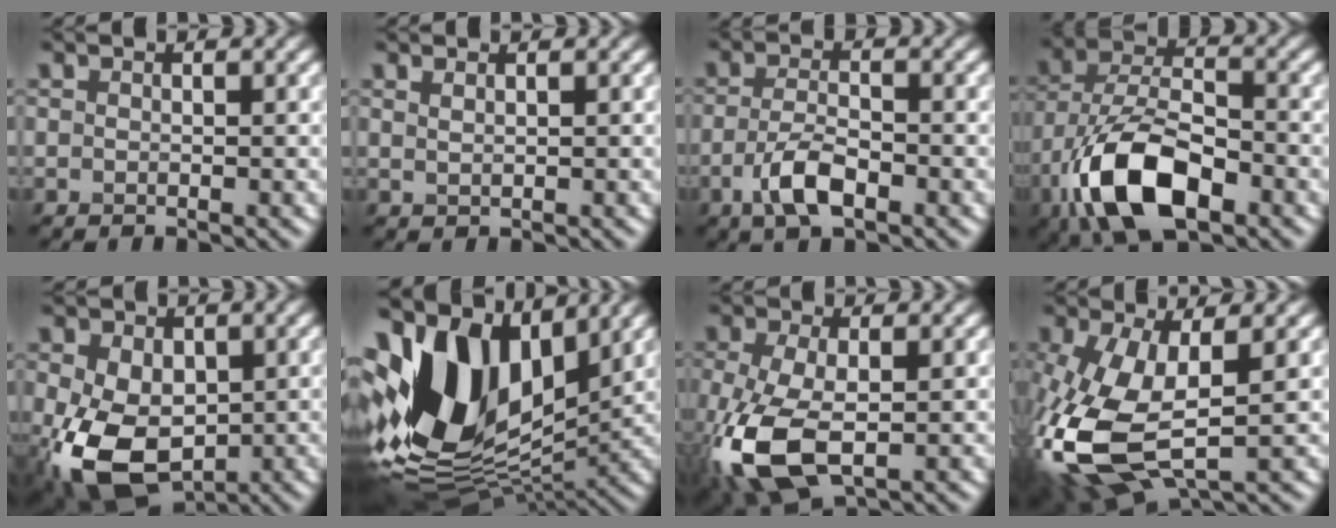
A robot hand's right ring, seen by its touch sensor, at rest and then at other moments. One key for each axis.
{"total": 0.8, "fx": 0.6, "fy": 0.2, "fz": 0.4, "tx": -0.009, "ty": 0.000, "tz": 0.013}
{"total": 4.0, "fx": -1.8, "fy": 1.6, "fz": 3.2, "tx": -0.068, "ty": -0.002, "tz": -0.039}
{"total": 10.8, "fx": -5.2, "fy": 5.1, "fz": 7.9, "tx": -0.164, "ty": -0.002, "tz": -0.101}
{"total": 9.6, "fx": -2.0, "fy": 6.6, "fz": 6.8, "tx": -0.159, "ty": -0.029, "tz": -0.036}
{"total": 14.3, "fx": 3.9, "fy": 8.6, "fz": 10.7, "tx": -0.223, "ty": 0.003, "tz": 0.070}
{"total": 8.4, "fx": -2.5, "fy": 4.3, "fz": 6.7, "tx": -0.173, "ty": -0.017, "tz": -0.048}
{"total": 12.8, "fx": -2.0, "fy": 6.6, "fz": 10.9, "tx": -0.278, "ty": -0.041, "tz": -0.023}